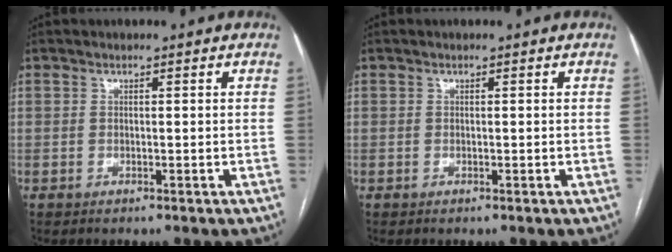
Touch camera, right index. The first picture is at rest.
{"total": 0.0}